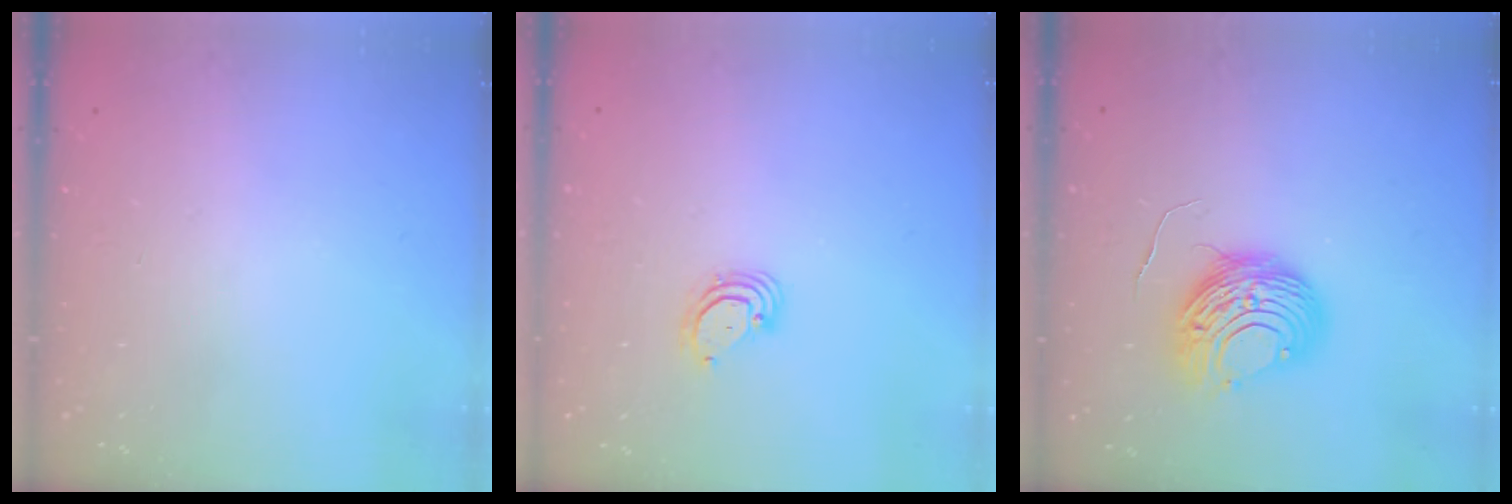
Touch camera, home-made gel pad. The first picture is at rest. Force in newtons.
{"total": 3.7, "press": 3.7, "slide": 0.1}
{"total": 10.0, "press": 10.0, "slide": 0.9}